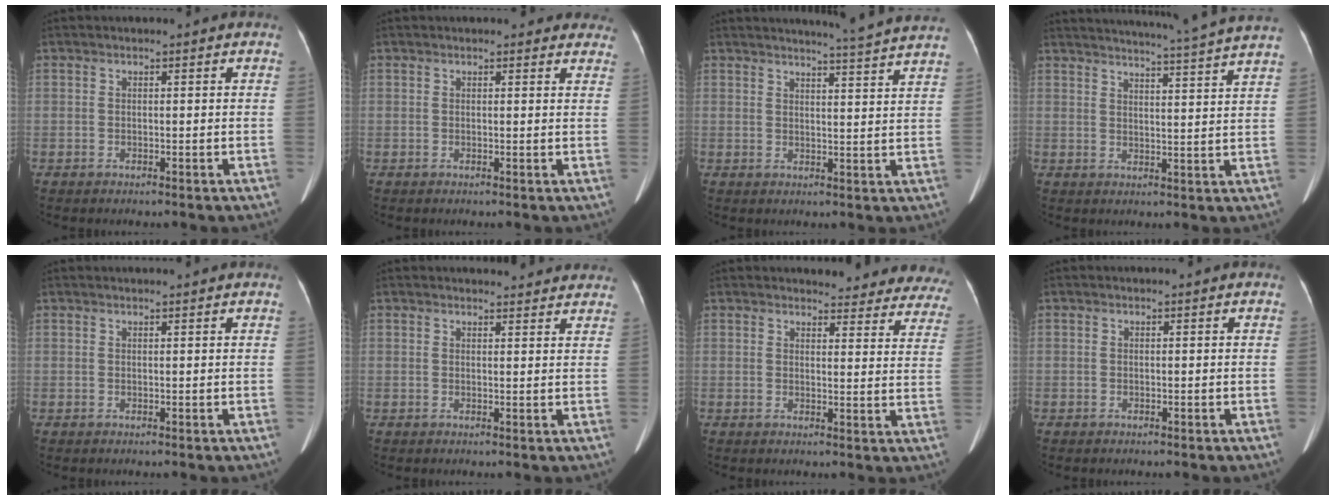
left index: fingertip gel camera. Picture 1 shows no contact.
{"total": 6.5, "force": [6.0, 2.2, 1.6], "torque": [0.003, -0.001, 0.045]}
{"total": 9.7, "force": [9.1, -1.9, 2.7], "torque": [-0.043, -0.031, 0.099]}
{"total": 17.8, "force": [16.5, -2.1, 6.4], "torque": [-0.112, -0.047, 0.201]}
{"total": 2.5, "force": [2.4, -0.2, 0.8], "torque": [-0.010, 0.018, 0.031]}
{"total": 7.4, "force": [7.2, 1.5, 1.4], "torque": [-0.003, 0.004, 0.062]}
{"total": 18.2, "force": [17.4, 4.2, 3.1], "torque": [0.003, -0.078, 0.166]}
{"total": 0.0}